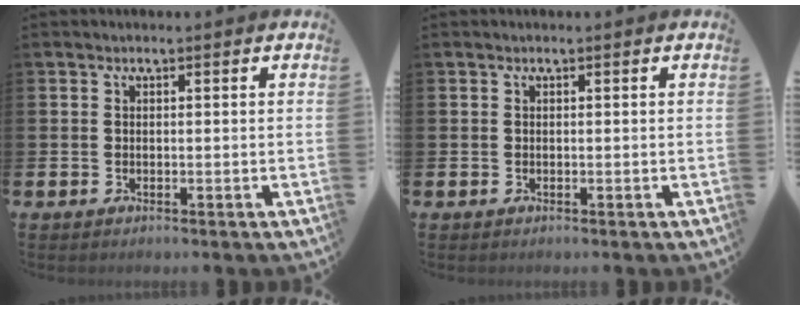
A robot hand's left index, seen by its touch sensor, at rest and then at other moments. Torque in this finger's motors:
{"motor_torque": [-0.10, 0.10, 0.01, -0.01]}